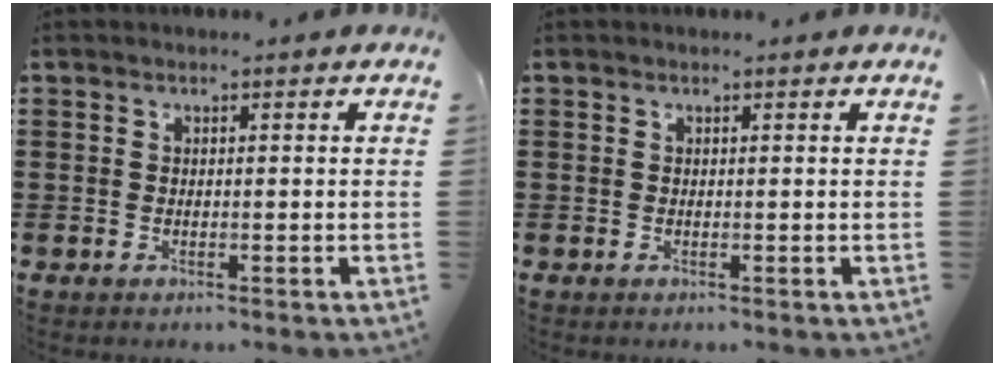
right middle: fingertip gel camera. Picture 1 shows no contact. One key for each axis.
{"total": 0.0}